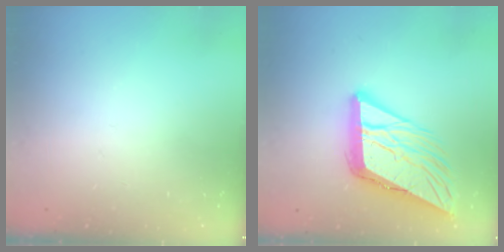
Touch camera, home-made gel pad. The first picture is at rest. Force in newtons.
{"total": 16.4, "press": 16.2, "slide": 2.8}